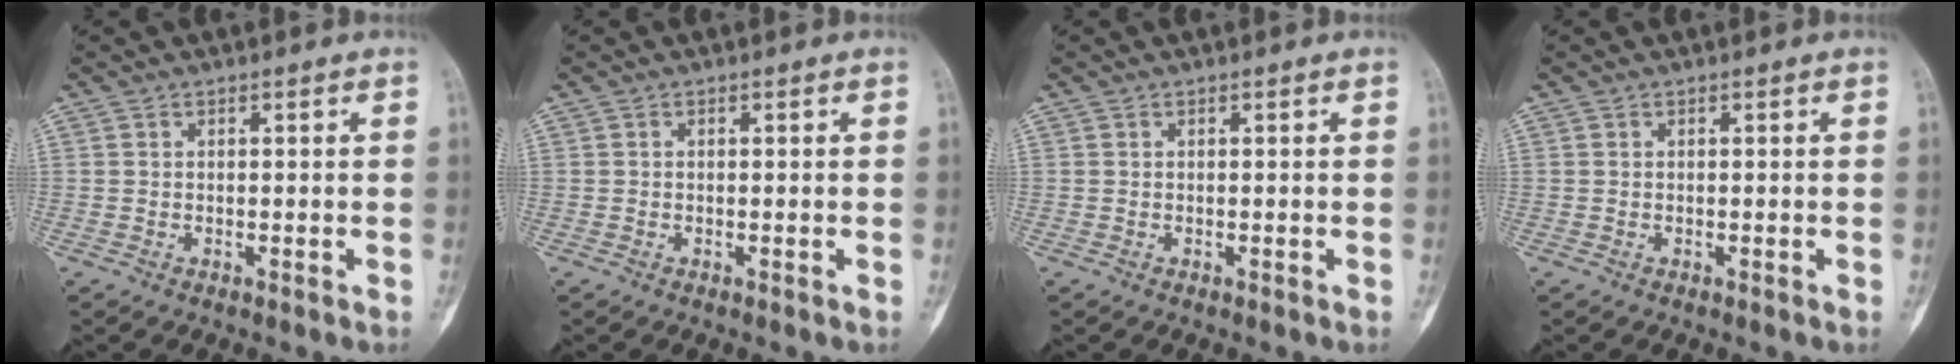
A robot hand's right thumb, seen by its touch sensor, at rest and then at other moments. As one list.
[{"total": 0.0}, {"total": 0.0}, {"total": 0.0}]